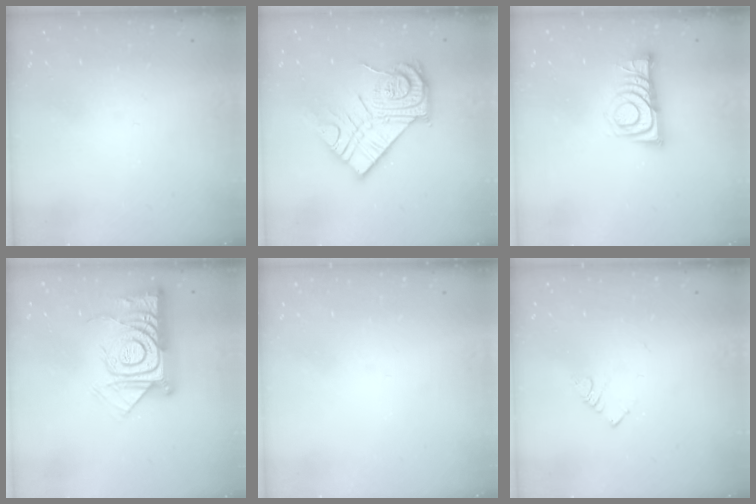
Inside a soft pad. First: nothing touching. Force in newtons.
{"total": 18.5, "press": 18.4, "slide": 1.5}
{"total": 8.2, "press": 8.2, "slide": 0.9}
{"total": 16.9, "press": 16.9, "slide": 1.2}
{"total": 0.0}
{"total": 2.7, "press": 2.7, "slide": 0.4}